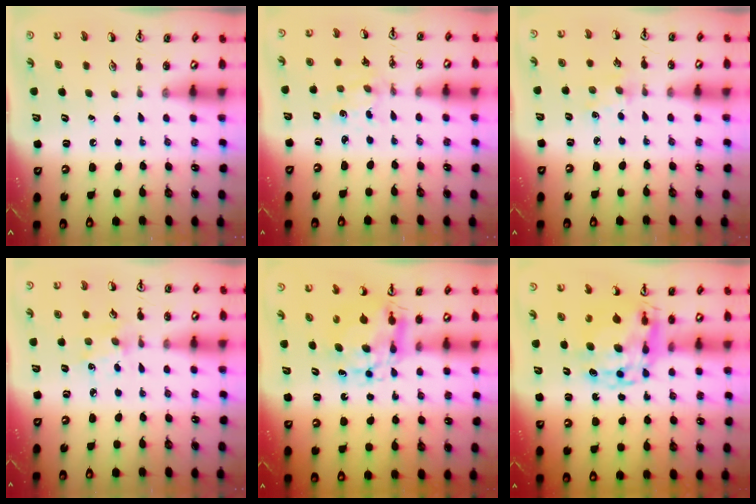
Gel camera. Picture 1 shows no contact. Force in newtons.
{"total": 0.7, "press": 0.7, "slide": 0.1}
{"total": 3.0, "press": 3.0, "slide": 0.4}
{"total": 2.1, "press": 2.1, "slide": 0.0}
{"total": 7.6, "press": 7.5, "slide": 0.8}
{"total": 11.7, "press": 11.6, "slide": 1.3}